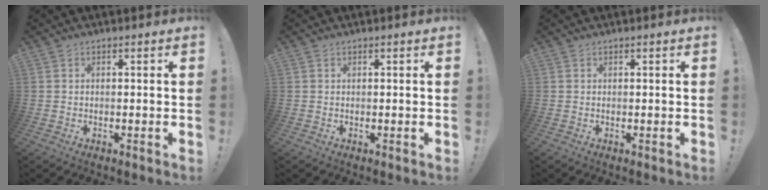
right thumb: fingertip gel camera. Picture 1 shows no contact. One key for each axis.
{"total": 0.0}
{"total": 0.0}